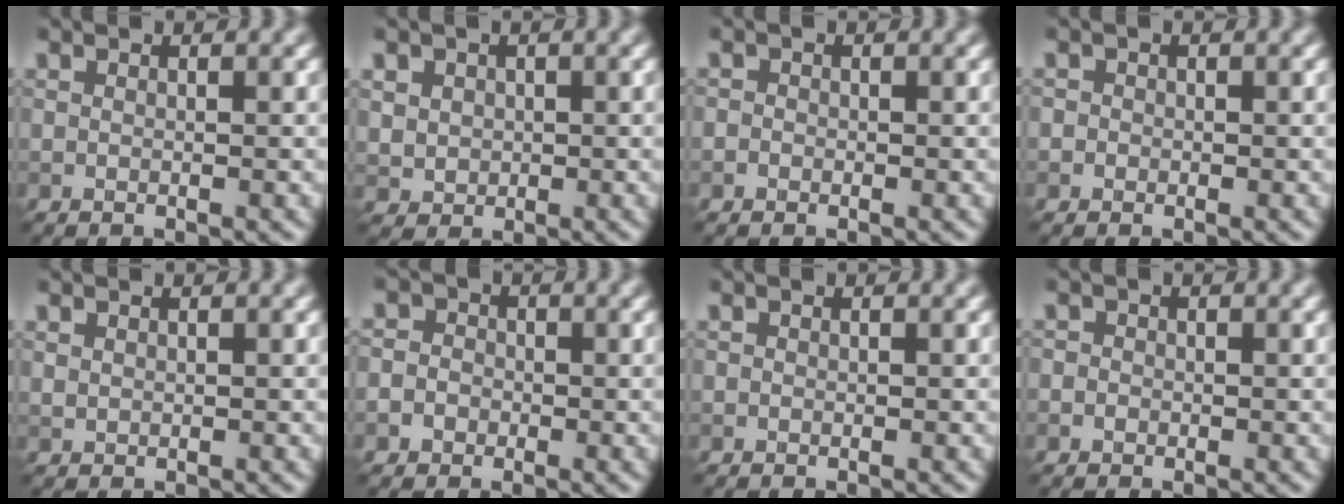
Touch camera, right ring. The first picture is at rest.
{"total": 2.8, "force": [0.7, 2.5, 1.0], "torque": [-0.026, 0.003, 0.022]}
{"total": 0.7, "force": [-0.2, 0.6, 0.1], "torque": [0.001, -0.004, -0.007]}
{"total": 0.7, "force": [-0.1, 0.7, 0.1], "torque": [0.004, -0.004, -0.004]}
{"total": 0.6, "force": [0.3, 0.5, 0.2], "torque": [-0.004, -0.003, 0.010]}
{"total": 3.8, "force": [-0.6, 3.5, 1.2], "torque": [0.010, 0.018, -0.044]}
{"total": 0.0}
{"total": 1.1, "force": [-0.1, 1.1, 0.3], "torque": [0.005, 0.000, -0.010]}